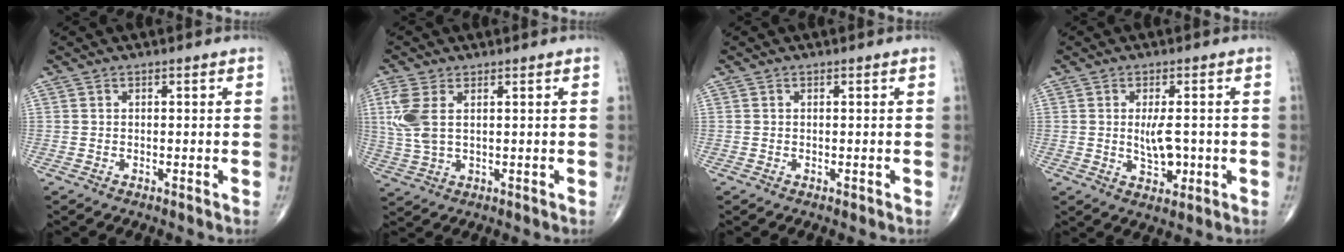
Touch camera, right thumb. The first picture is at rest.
{"total": 6.6, "force": [1.6, 3.5, 5.3], "torque": [-0.142, 0.005, 0.038]}
{"total": 0.0}
{"total": 5.3, "force": [-0.2, 2.7, 4.6], "torque": [-0.065, -0.004, 0.002]}